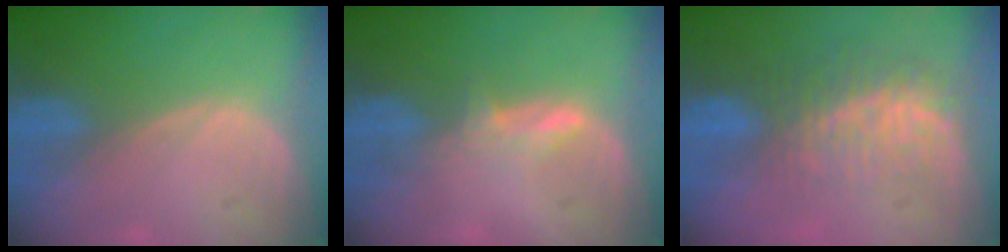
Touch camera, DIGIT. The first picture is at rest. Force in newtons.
{"total": 2.3, "press": 2.3, "slide": 0.4}
{"total": 8.1, "press": 7.4, "slide": 3.2}